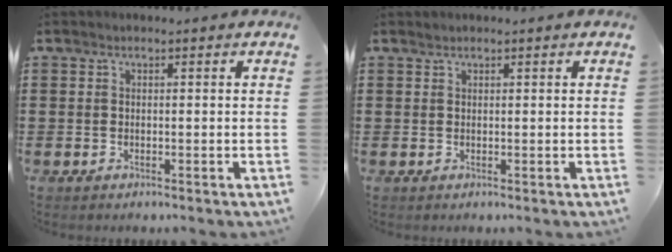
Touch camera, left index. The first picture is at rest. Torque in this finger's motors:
{"motor_torque": [0.33, -0.01, 0.02, 0.01]}